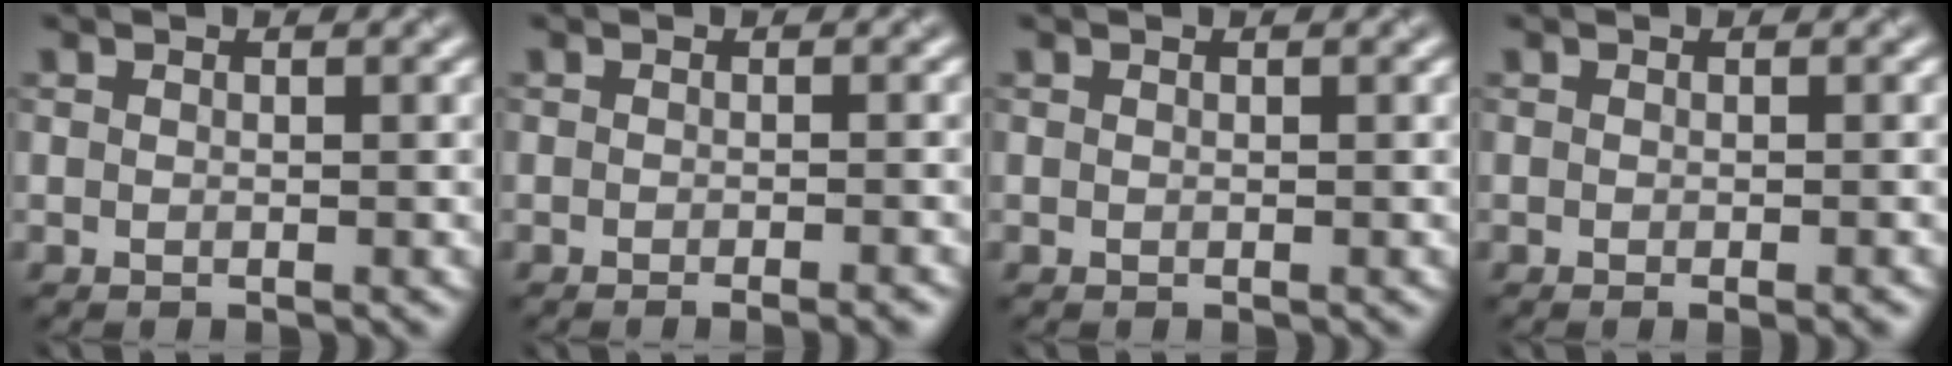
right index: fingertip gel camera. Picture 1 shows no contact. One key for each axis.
{"total": 2.0, "fx": -1.3, "fy": 0.4, "fz": 1.4, "tx": -0.009, "ty": -0.003, "tz": -0.020}
{"total": 0.0}
{"total": 1.2, "fx": -0.6, "fy": 0.1, "fz": 1.0, "tx": -0.010, "ty": -0.004, "tz": -0.009}